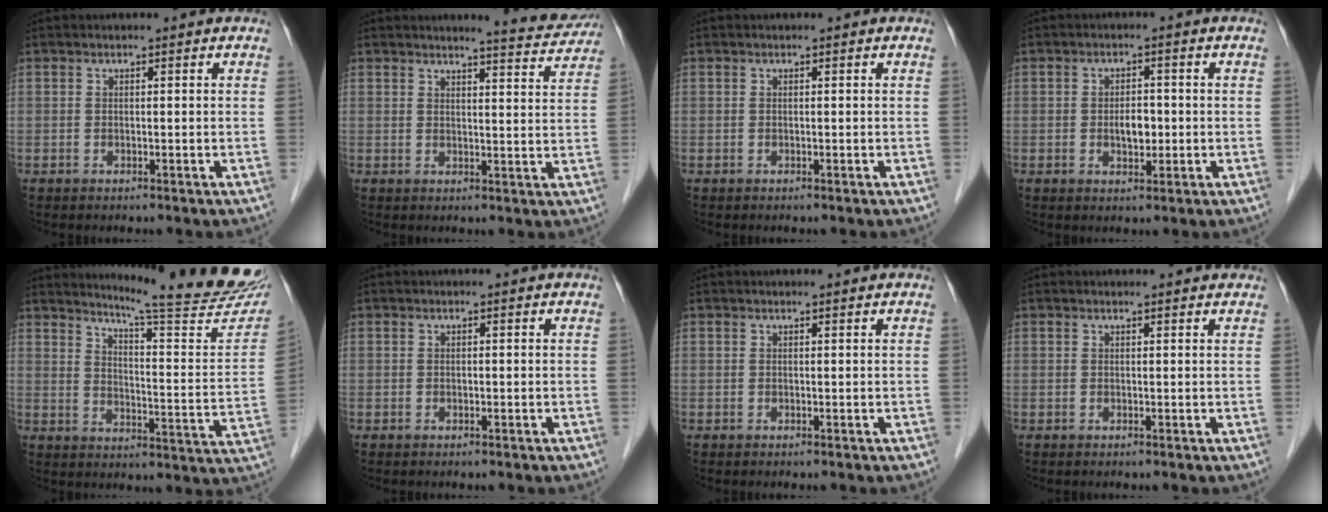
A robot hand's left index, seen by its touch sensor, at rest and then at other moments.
{"total": 6.2, "force": [6.1, 0.2, 1.0], "torque": [-0.022, -0.020, 0.064]}
{"total": 0.0}
{"total": 3.2, "force": [-0.4, 1.8, 2.7], "torque": [-0.044, 0.002, -0.003]}
{"total": 21.5, "force": [19.5, 0.1, 8.9], "torque": [-0.126, -0.098, 0.240]}
{"total": 0.0}
{"total": 0.9, "force": [0.8, -0.1, 0.2], "torque": [-0.010, 0.002, 0.013]}
{"total": 2.9, "force": [2.8, 0.4, 0.5], "torque": [-0.013, 0.008, 0.025]}